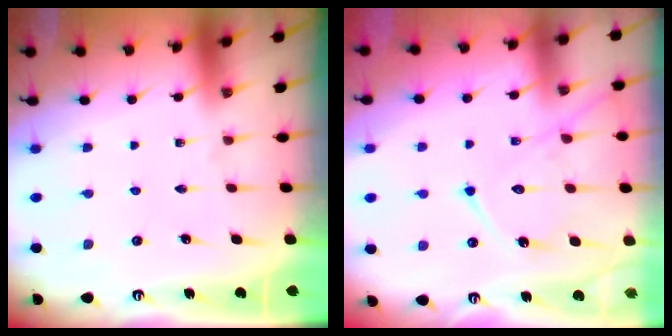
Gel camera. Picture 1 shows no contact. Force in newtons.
{"total": 13.0, "press": 12.9, "slide": 1.3}